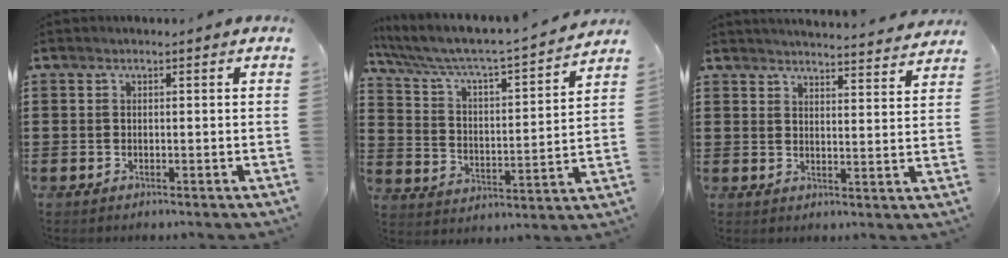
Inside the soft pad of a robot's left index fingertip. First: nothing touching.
{"total": 4.4, "force": [3.9, 0.5, 2.0], "torque": [-0.062, -0.037, 0.055]}
{"total": 3.9, "force": [3.9, -0.5, 0.2], "torque": [-0.011, -0.031, 0.066]}